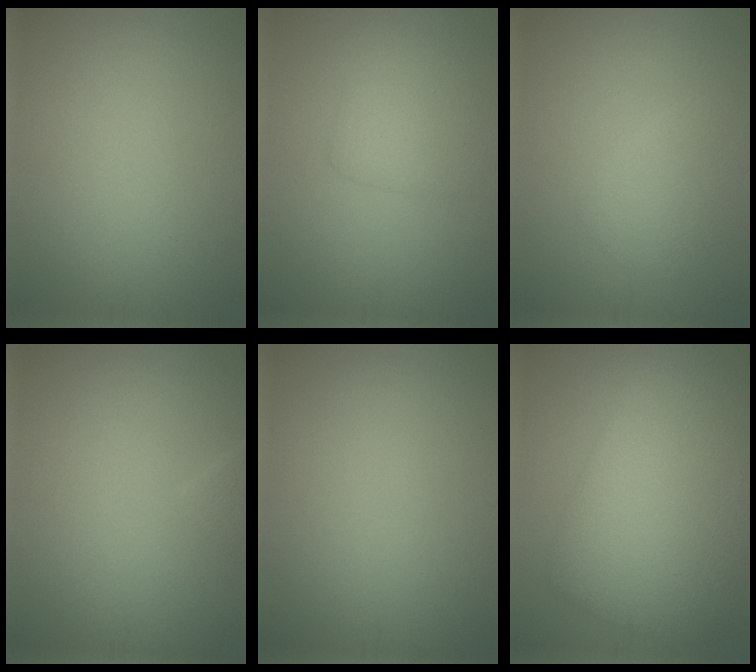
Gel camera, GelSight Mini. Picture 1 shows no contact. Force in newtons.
{"total": 2.7, "press": 2.7, "slide": 0.1}
{"total": 2.3, "press": 2.3, "slide": 0.0}
{"total": 1.0, "press": 1.0, "slide": 0.1}
{"total": 0.0}
{"total": 9.9, "press": 9.9, "slide": 0.2}